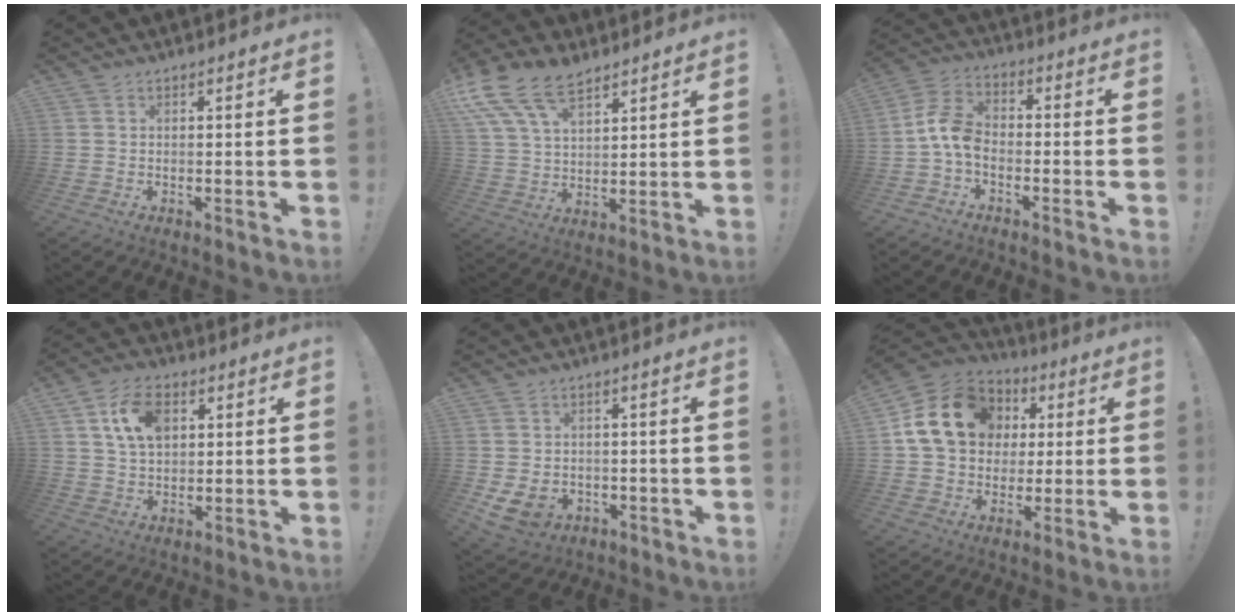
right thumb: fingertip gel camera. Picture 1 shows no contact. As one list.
[{"total": 15.1, "force": [9.6, 8.1, 8.4], "torque": [-0.157, -0.049, 0.178]}, {"total": 8.8, "force": [-3.0, 5.9, 5.7], "torque": [-0.115, 0.018, -0.050]}, {"total": 11.1, "force": [4.0, 7.4, 7.3], "torque": [-0.109, 0.002, 0.075]}, {"total": 7.4, "force": [-2.1, 5.8, 4.0], "torque": [-0.083, 0.008, -0.035]}, {"total": 18.5, "force": [4.7, 15.2, 9.4], "torque": [-0.147, 0.002, 0.106]}]